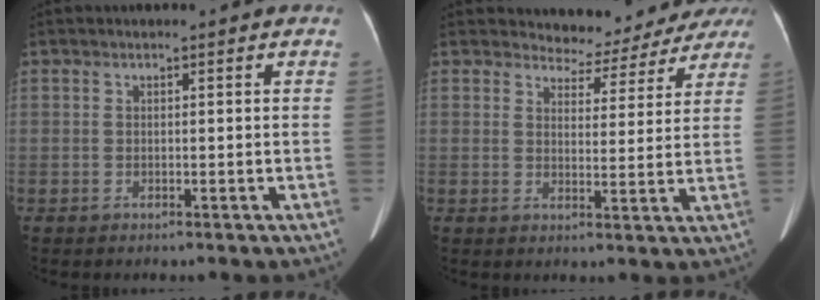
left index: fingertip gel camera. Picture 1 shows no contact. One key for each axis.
{"total": 9.3, "fx": 8.9, "fy": 2.9, "fz": -0.3, "tx": 0.020, "ty": -0.003, "tz": 0.092}